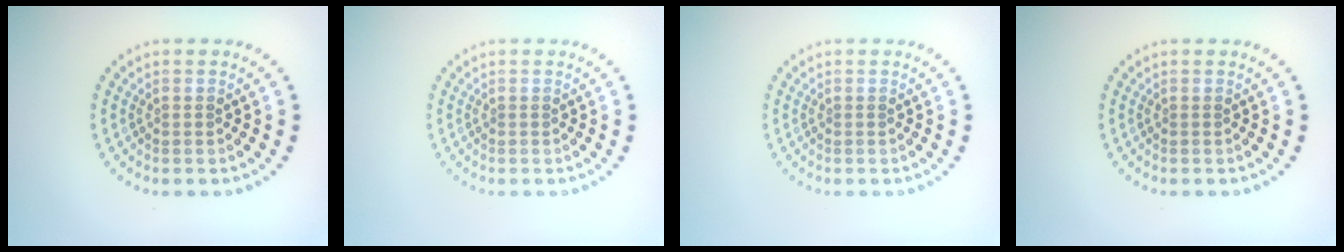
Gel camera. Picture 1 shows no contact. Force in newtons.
{"total": 0.0}
{"total": 0.0}
{"total": 0.0}